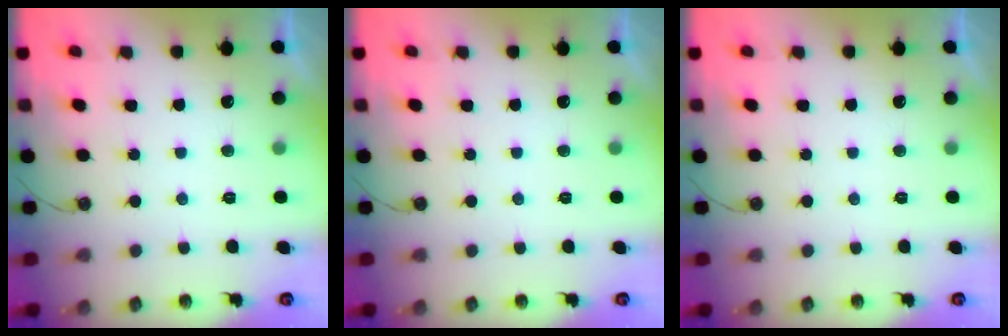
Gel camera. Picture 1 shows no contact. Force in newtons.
{"total": 0.0}
{"total": 0.0}